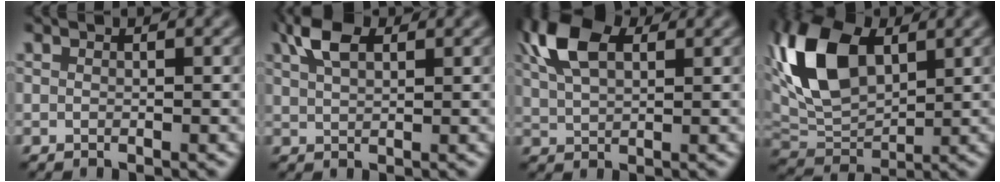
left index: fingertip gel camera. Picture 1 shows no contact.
{"total": 4.0, "force": [2.2, 2.0, 2.8], "torque": [-0.064, 0.013, 0.041]}
{"total": 7.7, "force": [3.5, 4.0, 5.6], "torque": [-0.136, 0.026, 0.057]}
{"total": 11.1, "force": [3.7, 6.2, 8.5], "torque": [-0.197, 0.025, 0.064]}